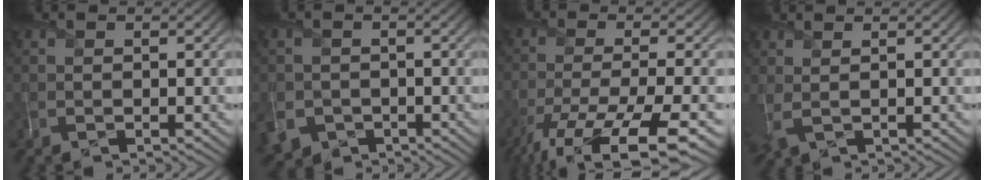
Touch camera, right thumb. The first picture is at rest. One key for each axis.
{"total": 6.5, "fx": -2.8, "fy": 5.5, "fz": 2.1, "tx": -0.054, "ty": -0.028, "tz": -0.055}
{"total": 12.3, "fx": -8.0, "fy": 3.1, "fz": 8.8, "tx": -0.172, "ty": -0.018, "tz": -0.132}
{"total": 3.1, "fx": 0.7, "fy": 1.2, "fz": 2.7, "tx": -0.071, "ty": 0.004, "tz": 0.017}